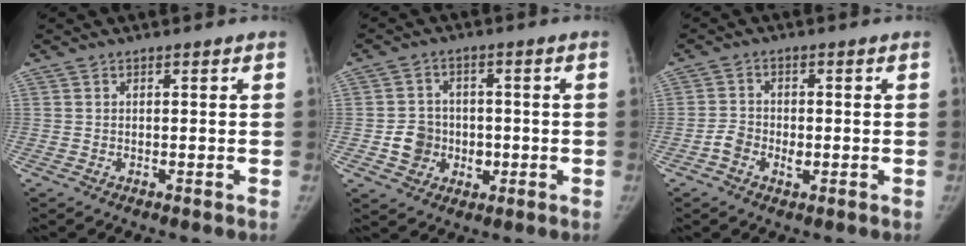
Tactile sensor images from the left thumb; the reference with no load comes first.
{"total": 7.5, "force": [-1.3, 6.7, 2.9], "torque": [-0.015, 0.013, -0.019]}
{"total": 4.2, "force": [-1.3, 3.1, 2.5], "torque": [-0.038, 0.015, -0.028]}